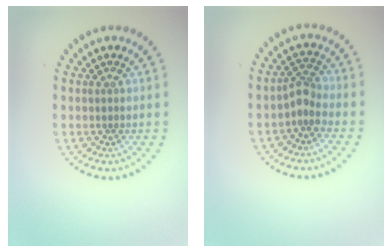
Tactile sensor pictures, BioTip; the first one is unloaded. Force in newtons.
{"total": 2.0, "press": 1.5, "slide": 1.3}